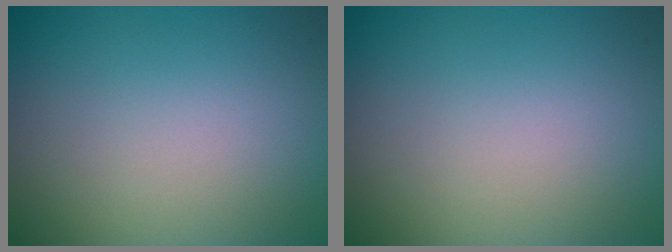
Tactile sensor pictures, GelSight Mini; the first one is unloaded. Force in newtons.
{"total": 0.0}